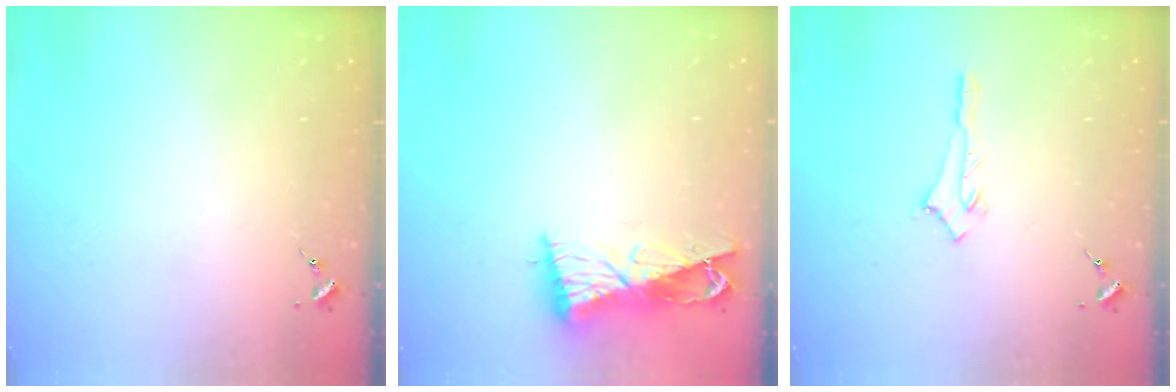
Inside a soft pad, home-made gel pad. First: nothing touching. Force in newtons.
{"total": 9.5, "press": 9.4, "slide": 0.8}
{"total": 2.9, "press": 2.9, "slide": 0.2}